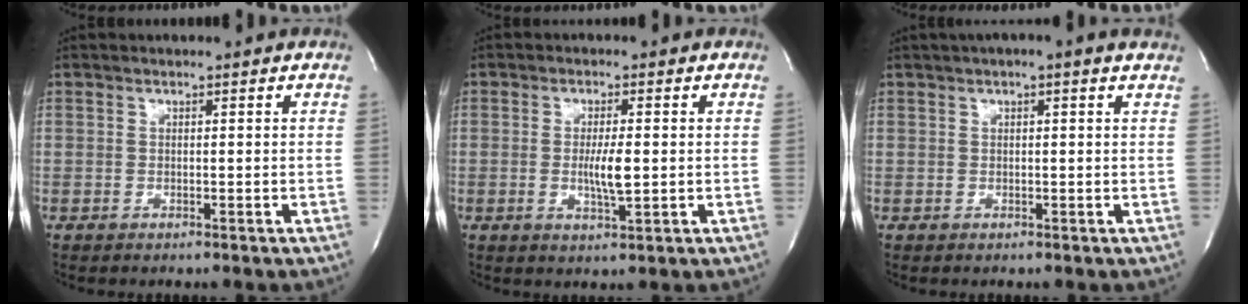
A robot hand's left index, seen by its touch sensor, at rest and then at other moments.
{"total": 4.4, "force": [-0.4, 0.7, 4.4], "torque": [-0.083, -0.006, -0.005]}
{"total": 3.4, "force": [1.9, 0.3, 2.8], "torque": [-0.042, 0.020, 0.020]}